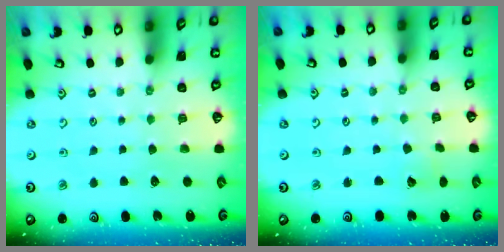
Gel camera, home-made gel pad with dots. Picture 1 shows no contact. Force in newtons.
{"total": 1.4, "press": 1.4, "slide": 0.1}